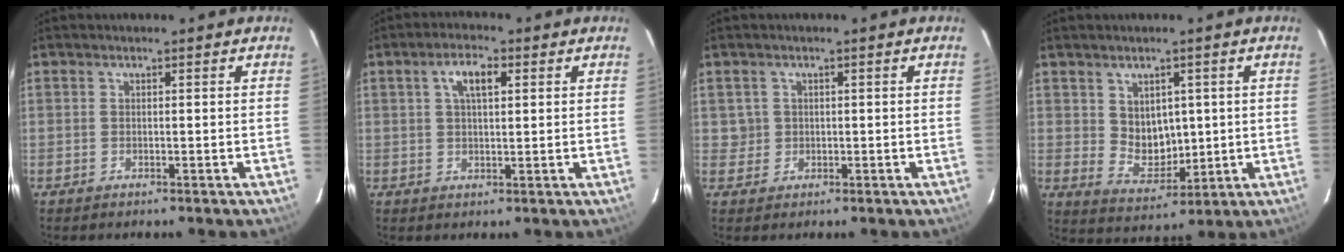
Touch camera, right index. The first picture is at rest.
{"total": 4.8, "force": [1.7, 2.0, 4.0], "torque": [-0.073, 0.012, 0.033]}
{"total": 2.3, "force": [0.5, 2.3, -0.1], "torque": [0.013, 0.012, 0.011]}
{"total": 6.7, "force": [1.6, 5.5, 3.6], "torque": [-0.061, -0.004, 0.048]}